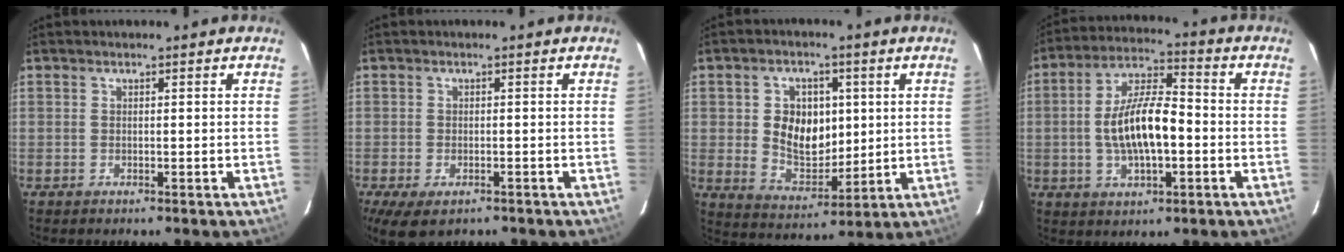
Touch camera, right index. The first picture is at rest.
{"total": 7.3, "force": [-4.4, 3.7, 4.6], "torque": [-0.103, -0.032, -0.069]}
{"total": 10.6, "force": [1.4, 8.0, 6.8], "torque": [-0.133, 0.007, 0.038]}
{"total": 12.6, "force": [-1.8, 4.8, 11.5], "torque": [-0.222, 0.011, -0.030]}